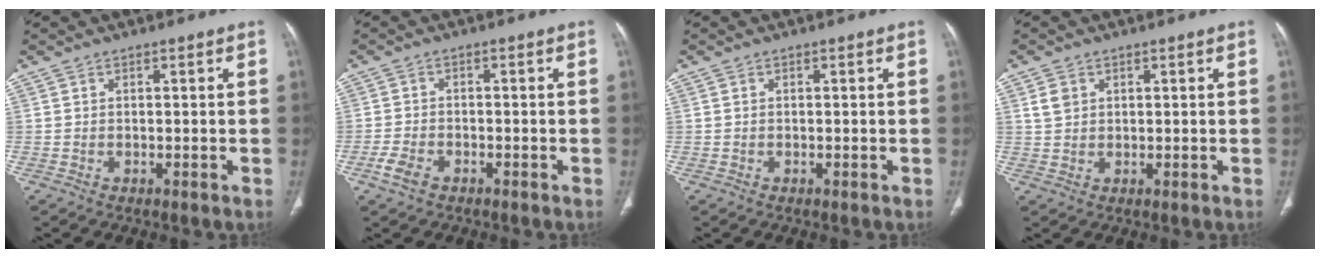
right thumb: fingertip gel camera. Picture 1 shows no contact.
{"total": 2.5, "force": [-1.4, 1.4, 1.4], "torque": [-0.035, 0.003, -0.028]}
{"total": 0.0}
{"total": 2.8, "force": [1.1, 2.2, 1.3], "torque": [-0.021, -0.001, 0.025]}